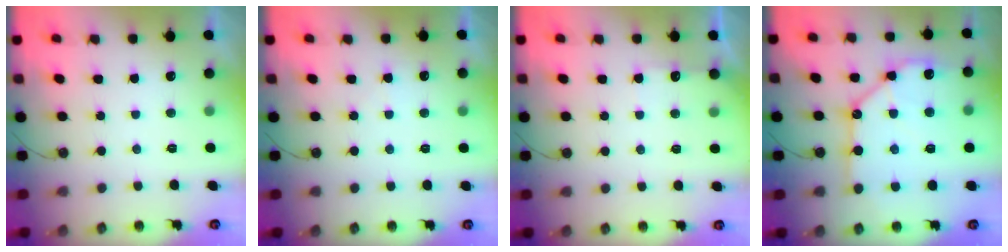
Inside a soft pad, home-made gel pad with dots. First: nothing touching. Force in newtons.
{"total": 3.8, "press": 3.8, "slide": 0.6}
{"total": 4.3, "press": 4.2, "slide": 0.6}
{"total": 15.2, "press": 15.1, "slide": 1.7}